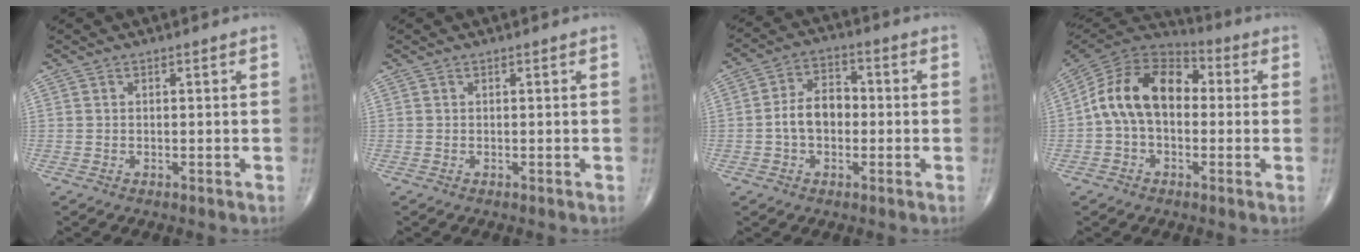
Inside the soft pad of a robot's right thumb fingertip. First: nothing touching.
{"total": 0.0}
{"total": 7.7, "force": [-0.9, 5.2, 5.6], "torque": [-0.084, 0.026, -0.026]}
{"total": 15.4, "force": [0.4, 10.2, 11.5], "torque": [-0.187, 0.042, -0.007]}